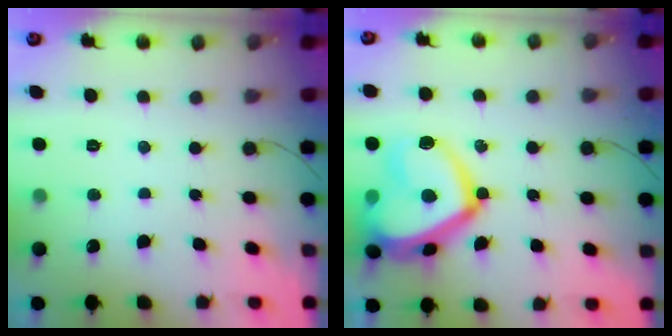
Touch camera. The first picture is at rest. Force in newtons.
{"total": 20.3, "press": 20.2, "slide": 1.7}